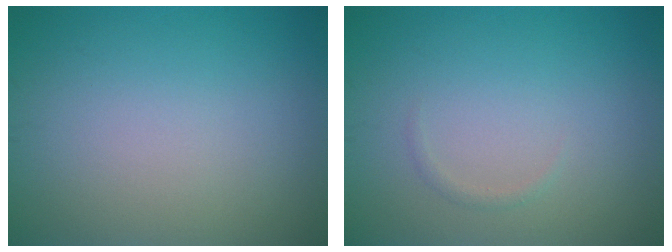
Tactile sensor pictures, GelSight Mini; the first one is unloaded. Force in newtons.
{"total": 0.6, "press": 0.6, "slide": 0.0}